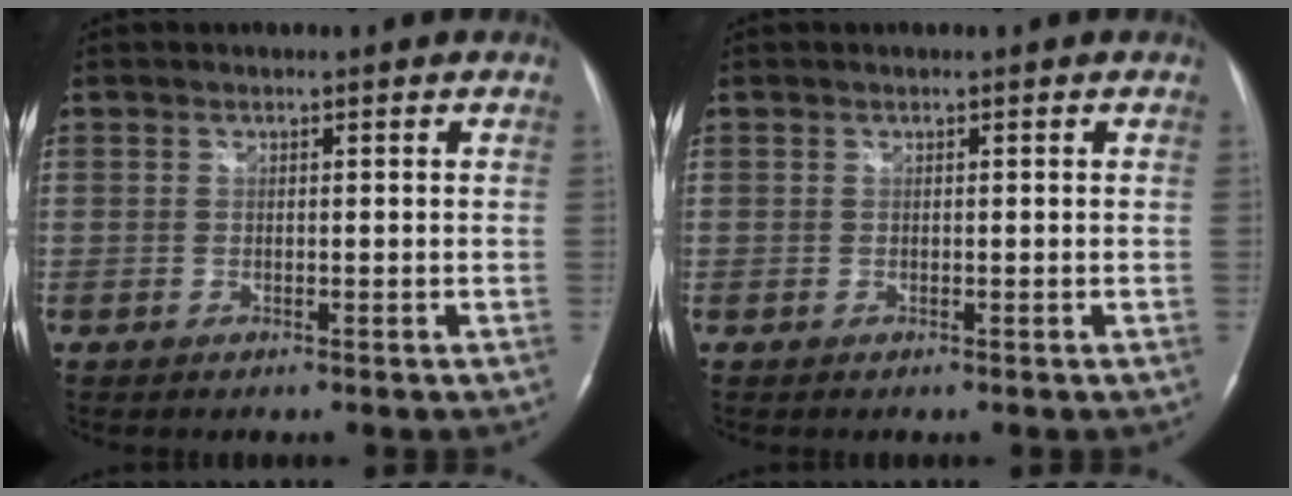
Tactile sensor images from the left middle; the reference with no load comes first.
{"total": 0.0}